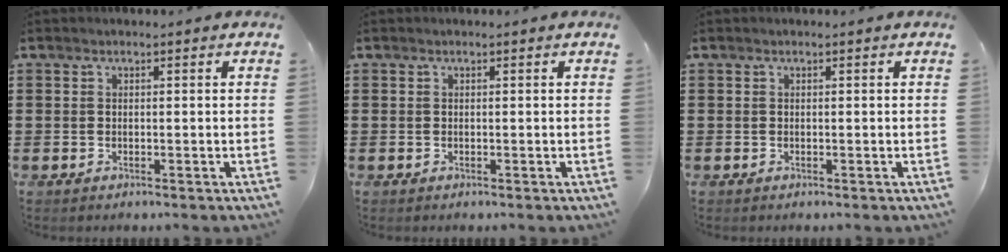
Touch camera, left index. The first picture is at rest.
{"total": 0.0}
{"total": 0.0}